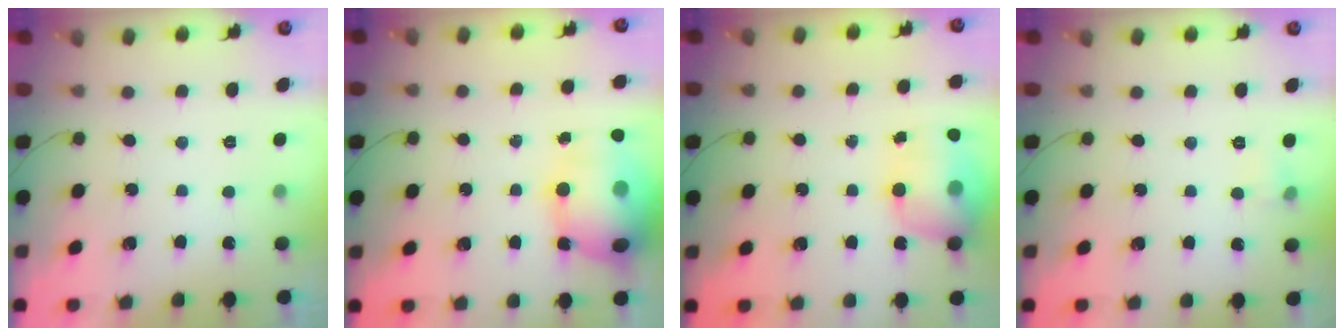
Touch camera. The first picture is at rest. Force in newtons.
{"total": 20.4, "press": 20.0, "slide": 4.3}
{"total": 15.3, "press": 14.8, "slide": 3.9}
{"total": 3.9, "press": 3.7, "slide": 1.2}